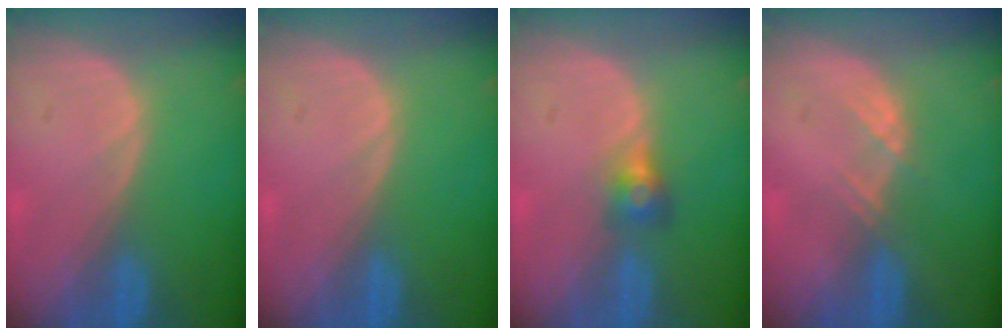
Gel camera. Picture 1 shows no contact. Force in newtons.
{"total": 0.0}
{"total": 2.8, "press": 2.6, "slide": 1.0}
{"total": 1.9, "press": 1.8, "slide": 0.8}